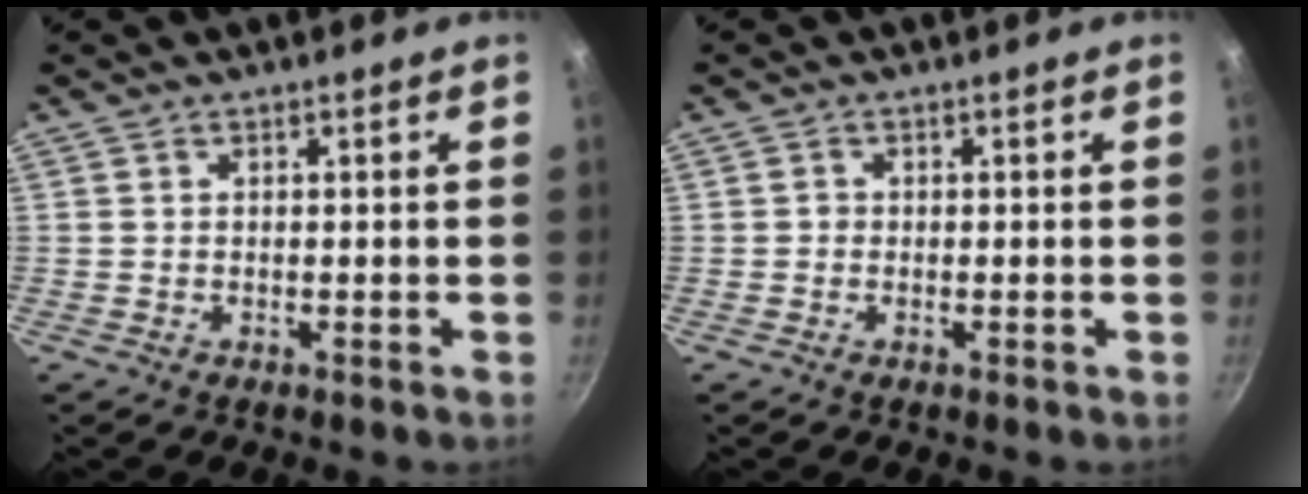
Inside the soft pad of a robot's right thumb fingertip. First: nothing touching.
{"total": 0.8, "force": [-0.1, 0.8, 0.2], "torque": [-0.001, 0.003, -0.004]}